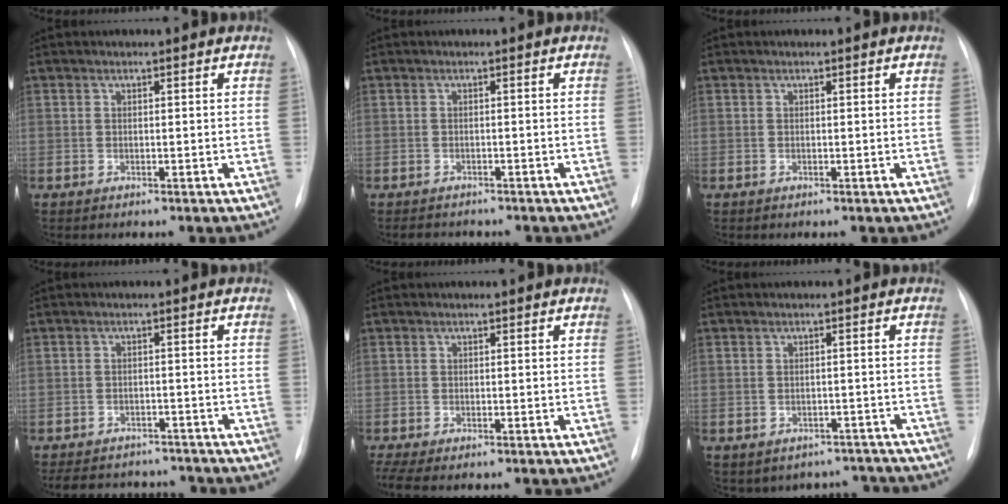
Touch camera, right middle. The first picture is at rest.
{"total": 2.9, "force": [-2.6, 1.2, 0.6], "torque": [-0.009, -0.004, -0.033]}
{"total": 0.0}
{"total": 11.7, "force": [-10.5, 4.2, 3.0], "torque": [-0.055, 0.013, -0.129]}
{"total": 3.4, "force": [-2.6, 0.9, 2.1], "torque": [-0.046, -0.003, -0.044]}
{"total": 7.4, "force": [-6.2, 4.0, 0.2], "torque": [0.015, 0.031, -0.066]}